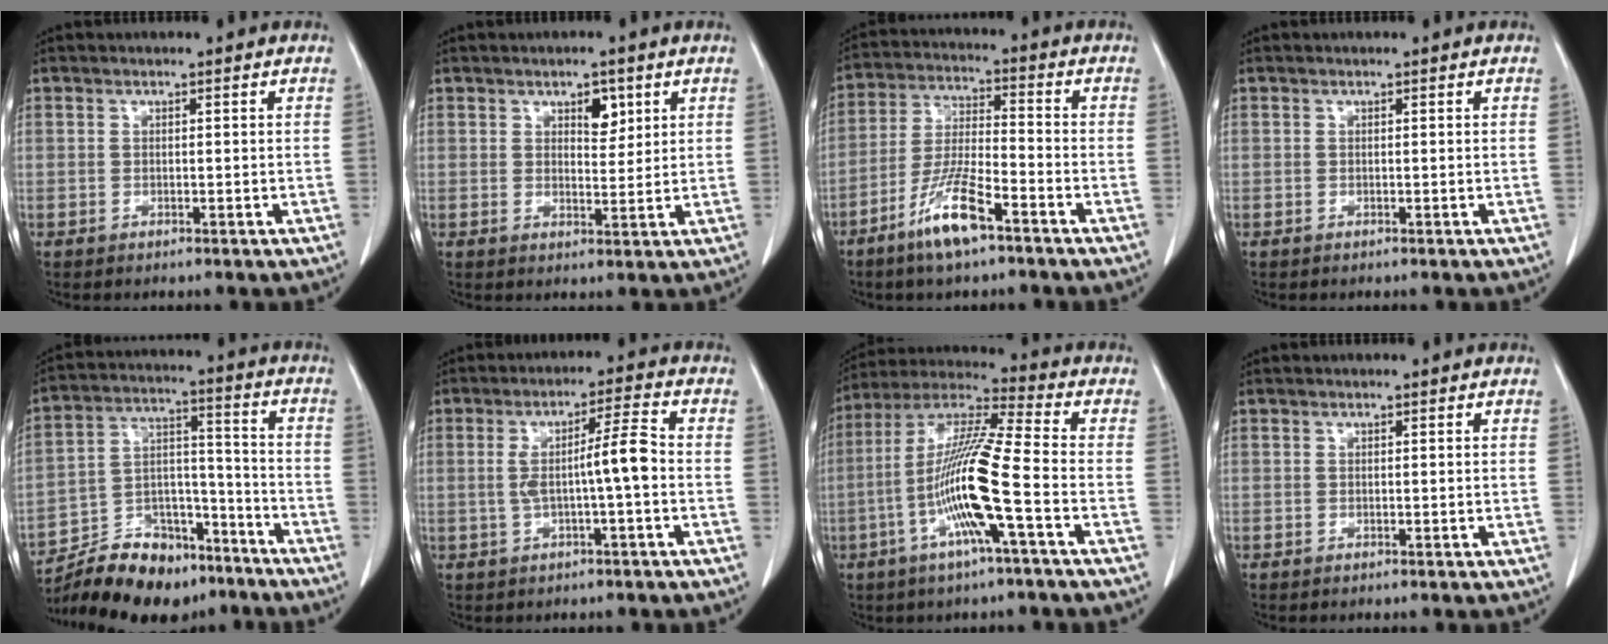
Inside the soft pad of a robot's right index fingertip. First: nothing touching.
{"total": 3.6, "force": [1.9, 1.7, 2.5], "torque": [-0.035, -0.002, 0.030]}
{"total": 9.9, "force": [-6.1, 1.4, 7.7], "torque": [-0.158, -0.015, -0.116]}
{"total": 0.0}
{"total": 16.4, "force": [-13.7, 6.6, 5.9], "torque": [-0.101, 0.039, -0.226]}
{"total": 6.5, "force": [-0.7, 0.0, 6.5], "torque": [-0.115, 0.017, -0.008]}
{"total": 14.6, "force": [-4.3, -0.3, 13.9], "torque": [-0.282, 0.000, -0.091]}
{"total": 0.0}